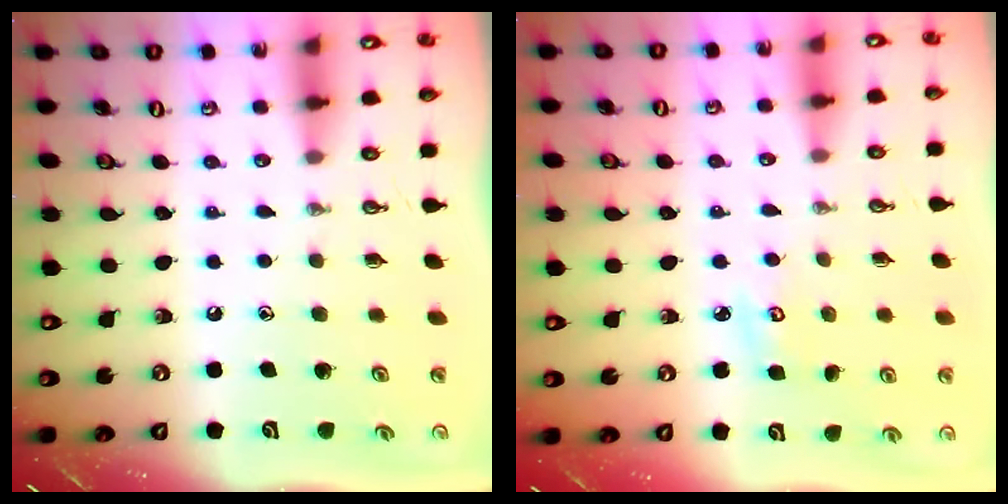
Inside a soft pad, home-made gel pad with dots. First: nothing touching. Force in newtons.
{"total": 4.6, "press": 4.6, "slide": 0.2}